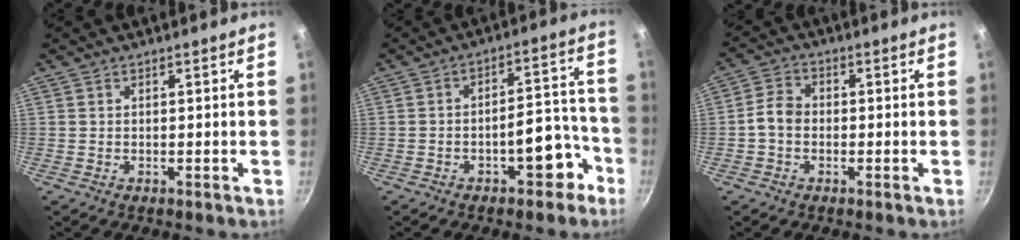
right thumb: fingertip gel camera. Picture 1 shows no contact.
{"total": 9.8, "force": [-5.0, 4.7, 7.0], "torque": [-0.048, 0.068, -0.056]}
{"total": 4.3, "force": [-0.9, 3.3, 2.5], "torque": [-0.042, 0.019, -0.029]}